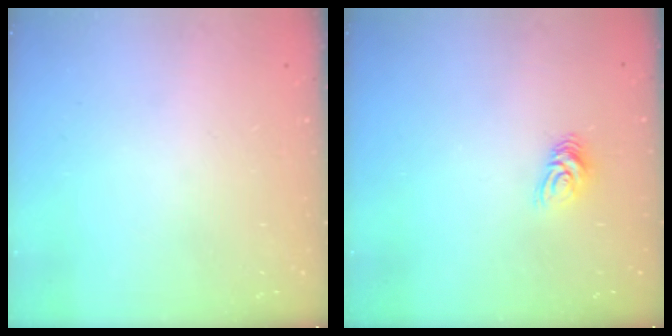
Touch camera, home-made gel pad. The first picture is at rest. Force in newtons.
{"total": 6.6, "press": 6.6, "slide": 0.5}